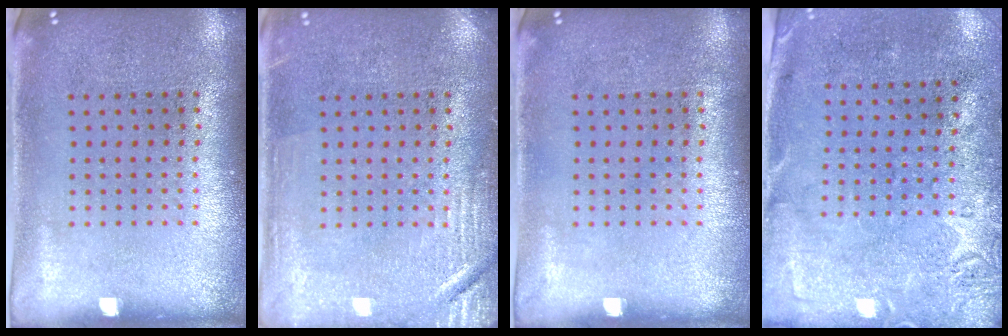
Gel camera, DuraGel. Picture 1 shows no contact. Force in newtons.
{"total": 2.7, "press": 2.7, "slide": 0.4}
{"total": 0.0}
{"total": 2.8, "press": 2.2, "slide": 1.7}